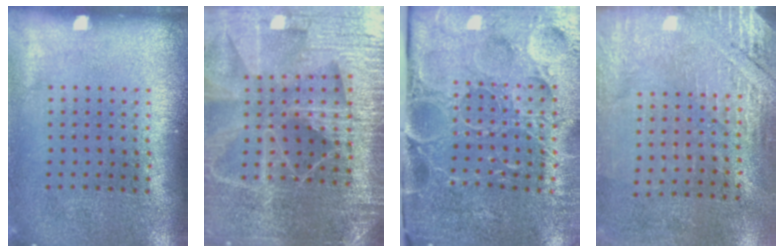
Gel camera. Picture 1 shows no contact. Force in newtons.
{"total": 5.6, "press": 4.9, "slide": 2.6}
{"total": 5.2, "press": 4.2, "slide": 3.0}
{"total": 2.7, "press": 2.4, "slide": 1.2}